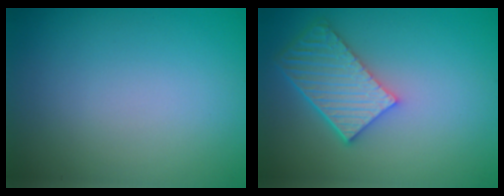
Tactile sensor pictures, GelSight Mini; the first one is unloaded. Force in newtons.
{"total": 5.8, "press": 4.5, "slide": 3.6}